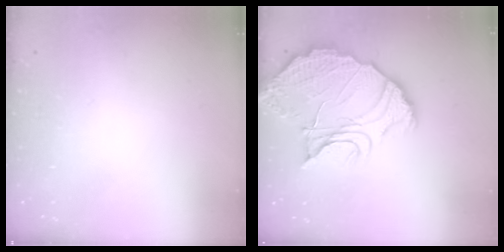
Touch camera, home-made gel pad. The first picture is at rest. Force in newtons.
{"total": 21.1, "press": 21.1, "slide": 1.6}